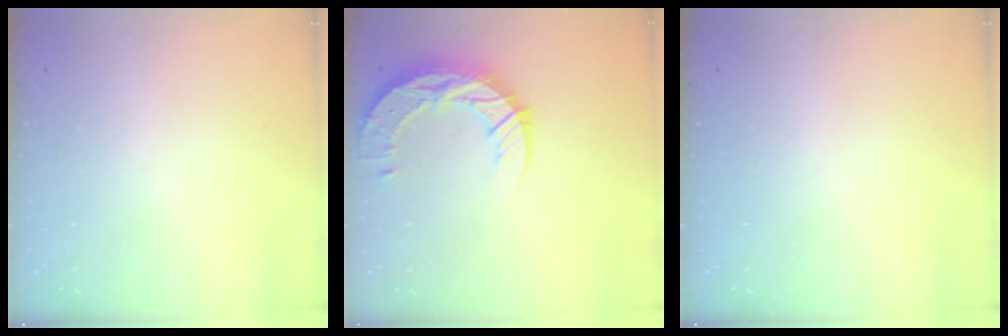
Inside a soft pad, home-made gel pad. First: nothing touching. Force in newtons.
{"total": 14.5, "press": 14.5, "slide": 1.3}
{"total": 0.0}